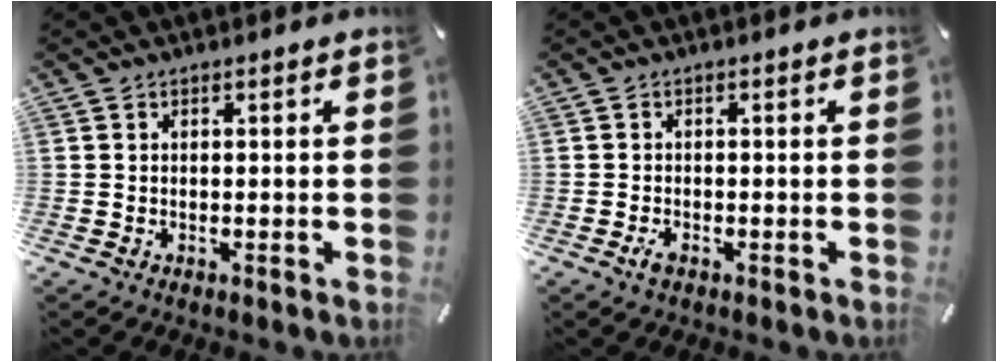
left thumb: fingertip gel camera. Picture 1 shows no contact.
{"total": 1.6, "force": [-0.7, 0.7, 1.3], "torque": [-0.032, -0.002, -0.015]}